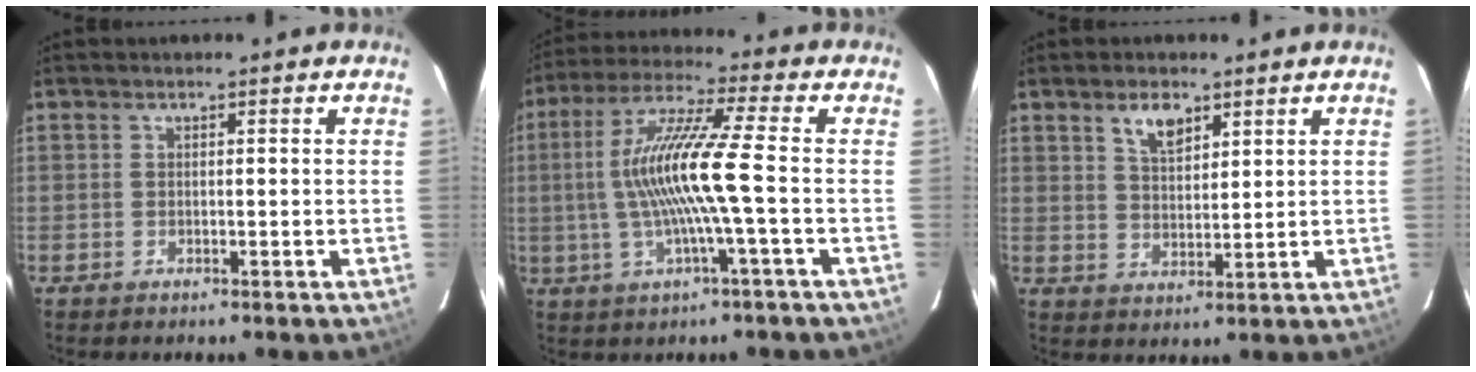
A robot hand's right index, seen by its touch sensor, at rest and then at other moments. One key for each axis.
{"total": 12.7, "fx": -1.3, "fy": -0.8, "fz": 12.6, "tx": -0.243, "ty": 0.004, "tz": -0.023}
{"total": 5.2, "fx": 3.3, "fy": 2.4, "fz": 3.2, "tx": -0.055, "ty": 0.004, "tz": 0.061}